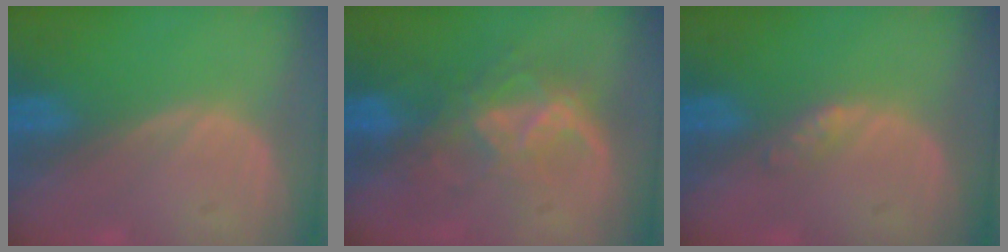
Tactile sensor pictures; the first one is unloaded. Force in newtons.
{"total": 6.8, "press": 6.2, "slide": 2.8}
{"total": 1.4, "press": 1.4, "slide": 0.1}